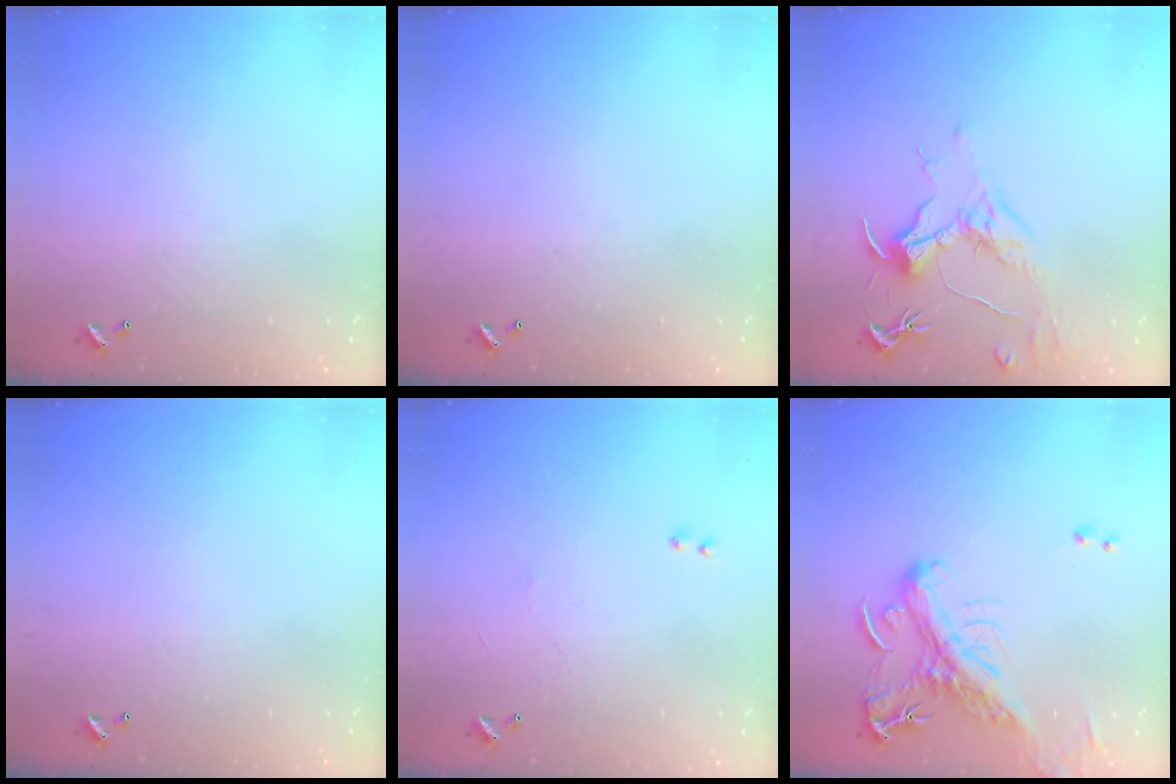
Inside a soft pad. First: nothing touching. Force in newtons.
{"total": 0.0}
{"total": 1.5, "press": 1.3, "slide": 0.8}
{"total": 0.0}
{"total": 0.9, "press": 0.8, "slide": 0.5}
{"total": 3.5, "press": 3.4, "slide": 1.0}